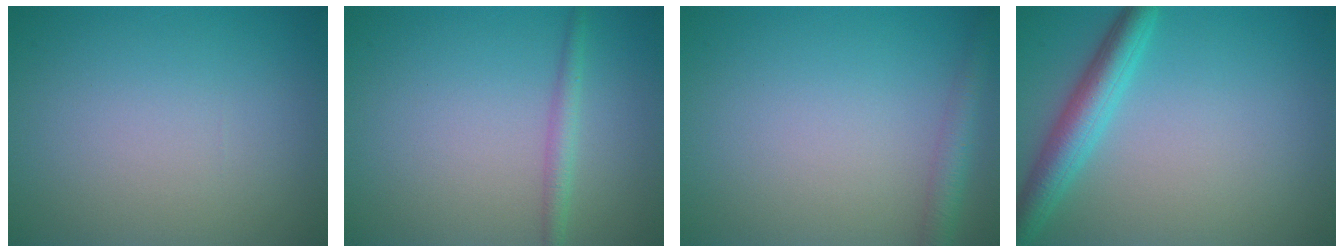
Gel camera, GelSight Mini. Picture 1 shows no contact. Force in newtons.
{"total": 1.7, "press": 1.7, "slide": 0.0}
{"total": 2.2, "press": 2.2, "slide": 0.1}
{"total": 4.0, "press": 4.0, "slide": 0.2}